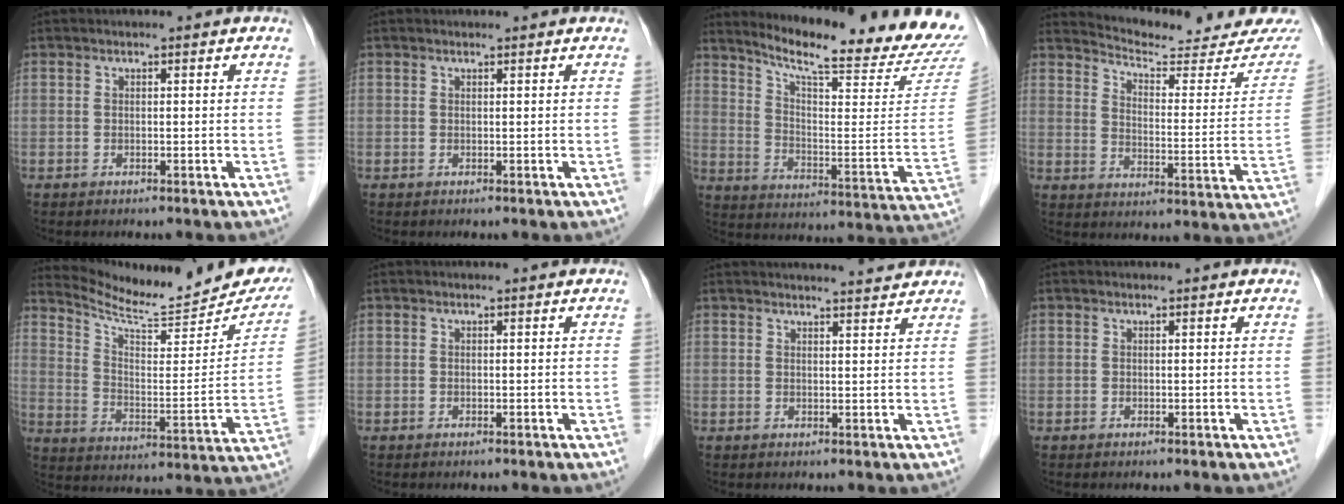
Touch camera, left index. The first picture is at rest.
{"total": 1.2, "force": [1.1, 0.1, 0.1], "torque": [-0.011, 0.006, 0.015]}
{"total": 22.3, "force": [20.9, -0.4, 8.0], "torque": [-0.136, -0.110, 0.271]}
{"total": 17.0, "force": [16.6, 0.8, 3.6], "torque": [-0.048, -0.078, 0.207]}
{"total": 19.8, "force": [18.8, 3.0, 5.5], "torque": [-0.081, -0.070, 0.257]}
{"total": 0.0}
{"total": 6.0, "force": [5.9, -0.1, 1.1], "torque": [-0.017, 0.008, 0.065]}
{"total": 0.5, "force": [0.5, 0.0, 0.1], "torque": [-0.003, 0.002, 0.007]}